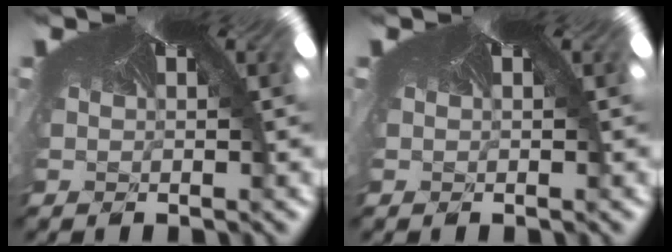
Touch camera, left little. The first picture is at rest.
{"total": 0.0}